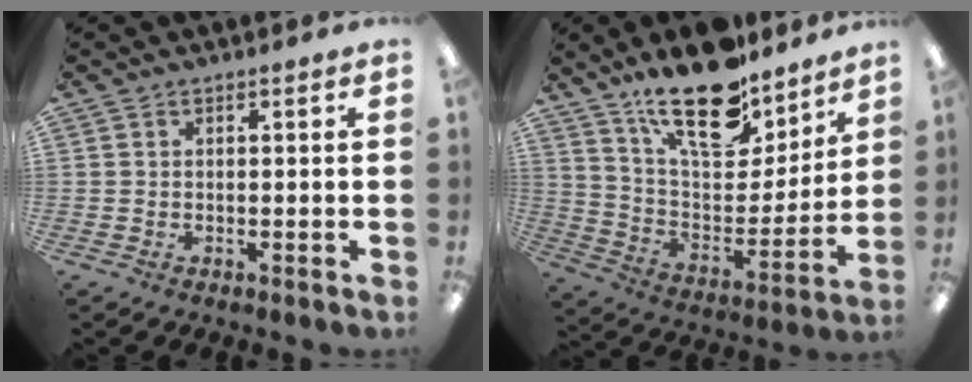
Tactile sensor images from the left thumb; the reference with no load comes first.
{"total": 21.6, "force": [16.3, 8.5, 11.2], "torque": [-0.191, -0.106, 0.285]}